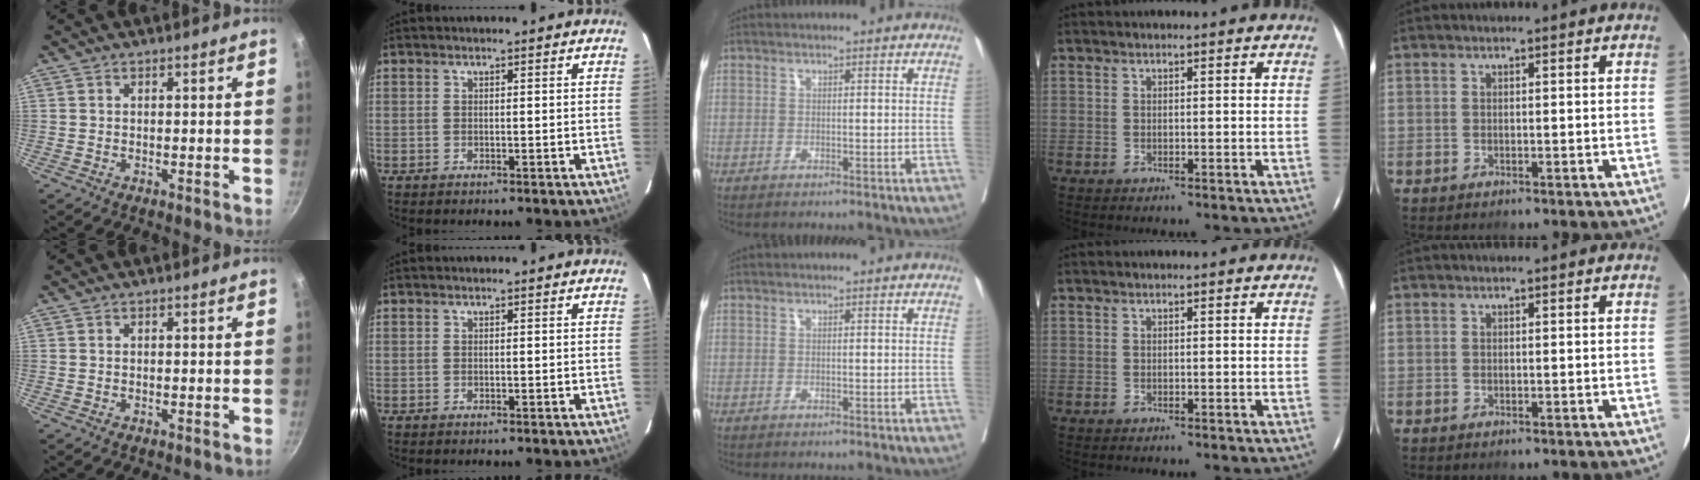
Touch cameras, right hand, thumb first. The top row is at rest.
{}